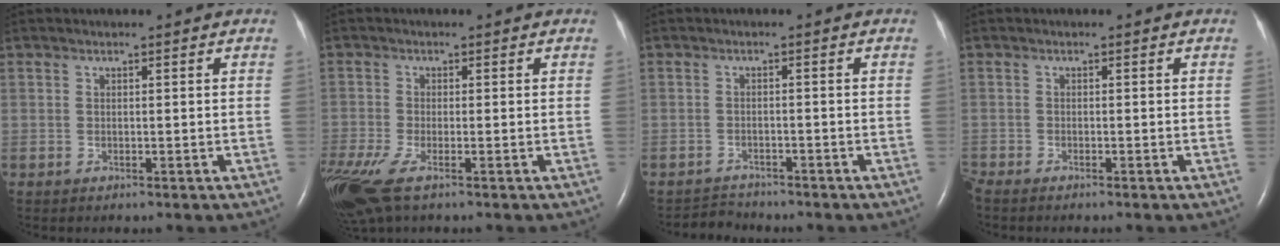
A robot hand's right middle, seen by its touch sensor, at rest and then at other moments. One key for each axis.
{"total": 8.8, "fx": -5.4, "fy": 2.7, "fz": 6.4, "tx": -0.152, "ty": -0.024, "tz": -0.102}
{"total": 2.6, "fx": -2.3, "fy": 0.2, "fz": -1.0, "tx": 0.017, "ty": -0.012, "tz": -0.040}
{"total": 1.6, "fx": -1.5, "fy": -0.2, "fz": 0.5, "tx": -0.013, "ty": -0.003, "tz": -0.029}